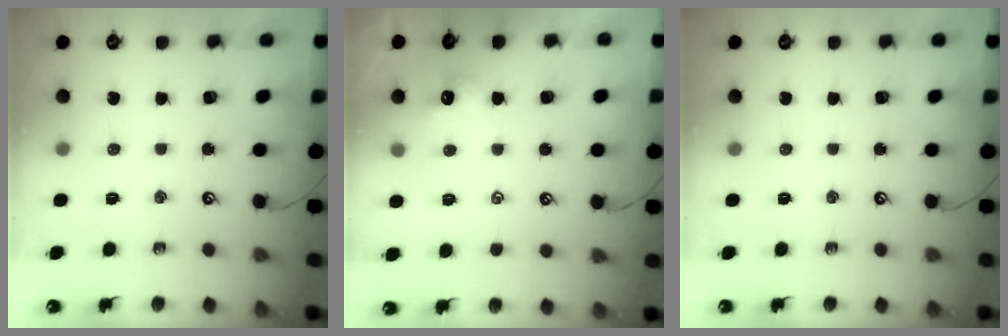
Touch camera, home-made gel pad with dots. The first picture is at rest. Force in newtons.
{"total": 2.3, "press": 2.2, "slide": 0.4}
{"total": 0.0}